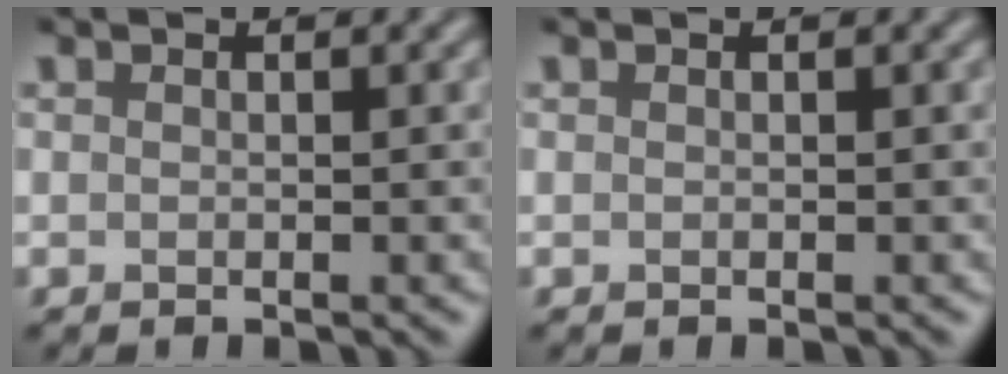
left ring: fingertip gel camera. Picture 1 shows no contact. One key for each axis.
{"total": 0.0}